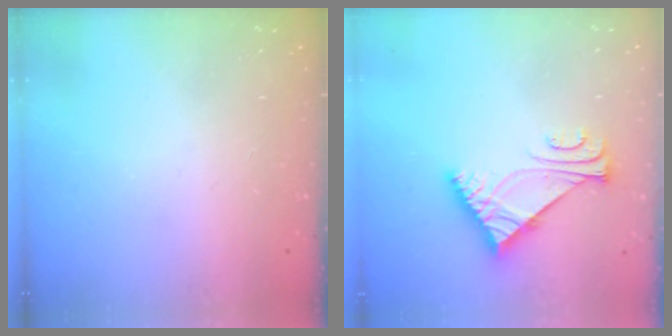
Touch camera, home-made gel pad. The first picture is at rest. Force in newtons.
{"total": 7.9, "press": 7.7, "slide": 1.5}